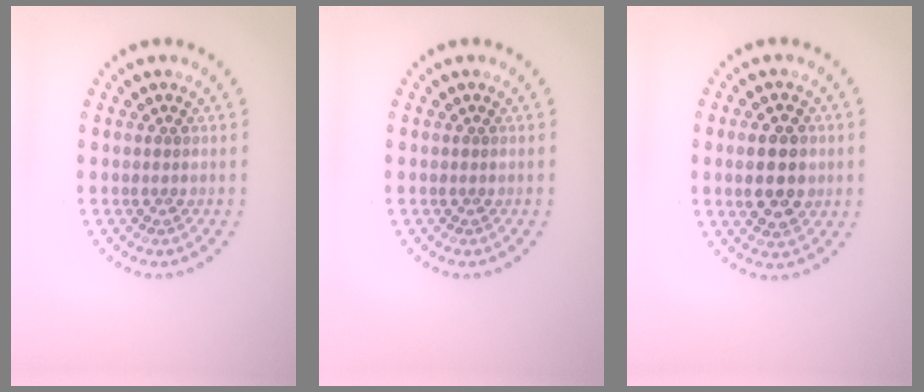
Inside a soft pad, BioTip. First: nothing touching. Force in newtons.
{"total": 0.0}
{"total": 4.7, "press": 4.7, "slide": 0.3}